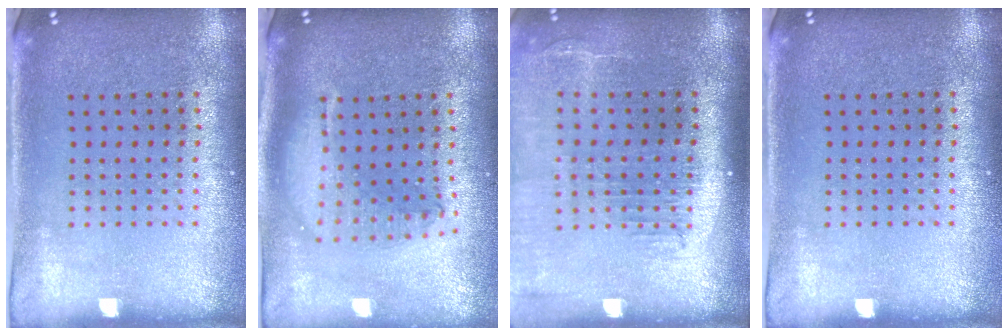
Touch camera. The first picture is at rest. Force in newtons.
{"total": 1.9, "press": 1.6, "slide": 1.0}
{"total": 2.2, "press": 1.8, "slide": 1.3}
{"total": 0.0}